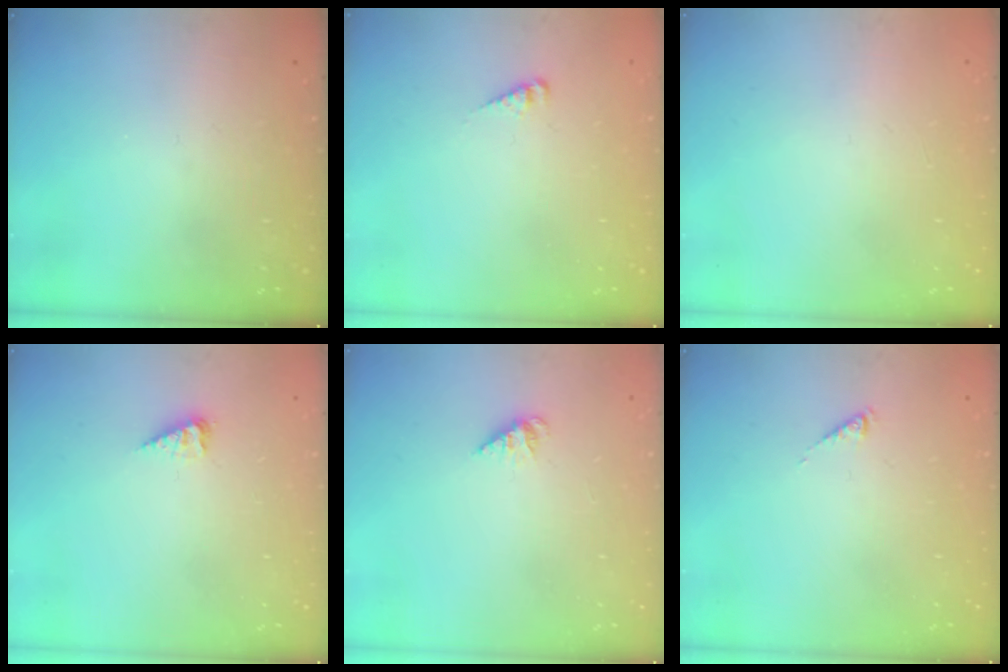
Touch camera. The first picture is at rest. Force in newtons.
{"total": 2.9, "press": 2.9, "slide": 0.2}
{"total": 0.0}
{"total": 3.9, "press": 3.9, "slide": 0.5}
{"total": 1.2, "press": 1.2, "slide": 0.1}
{"total": 0.0}